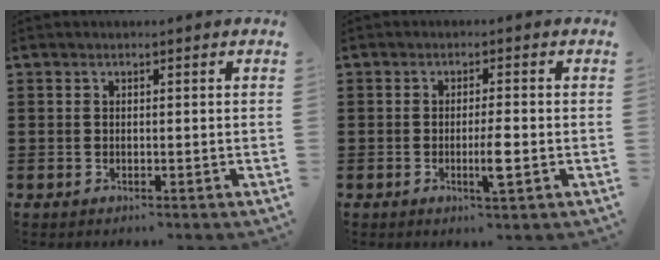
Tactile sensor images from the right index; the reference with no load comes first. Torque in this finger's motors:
{"motor_torque": [1.11, 0.18, 0.47, 0.16]}